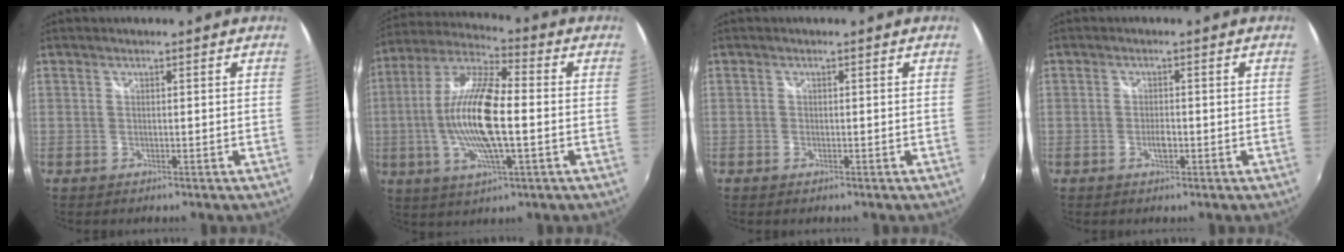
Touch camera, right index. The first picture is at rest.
{"total": 16.8, "force": [-1.7, 4.3, 16.1], "torque": [-0.316, 0.000, -0.039]}
{"total": 0.6, "force": [-0.4, 0.3, 0.3], "torque": [-0.006, -0.001, -0.008]}
{"total": 2.1, "force": [-0.8, 0.9, 1.7], "torque": [-0.031, -0.001, -0.014]}